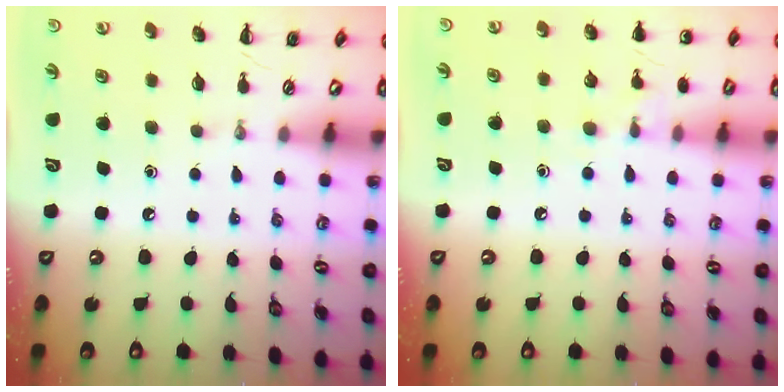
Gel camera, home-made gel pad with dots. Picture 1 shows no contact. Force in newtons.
{"total": 6.7, "press": 6.5, "slide": 1.8}